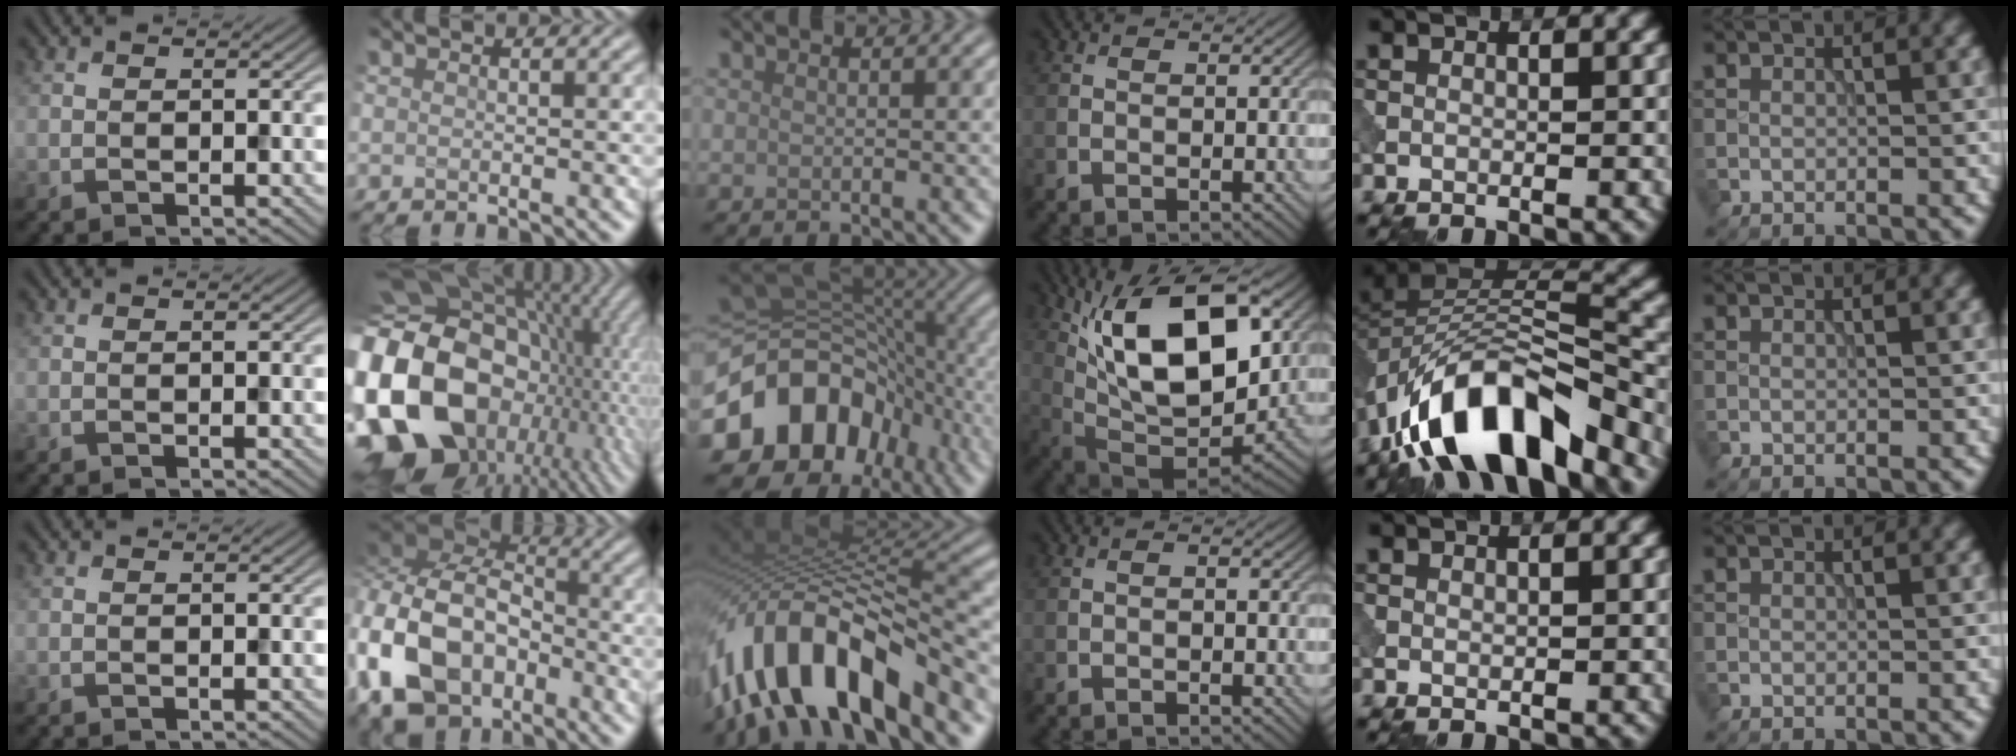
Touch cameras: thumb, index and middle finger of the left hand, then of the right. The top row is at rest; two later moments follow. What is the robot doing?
{"motion": "insert", "object": "peg toy"}